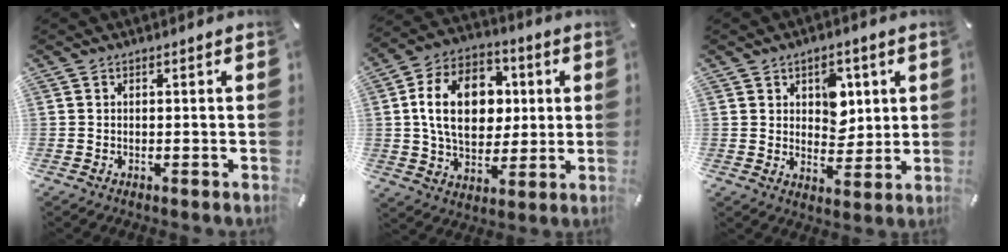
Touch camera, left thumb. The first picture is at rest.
{"total": 17.9, "force": [2.2, 12.8, 12.3], "torque": [-0.223, 0.016, 0.037]}
{"total": 7.4, "force": [2.8, 5.8, 3.8], "torque": [-0.037, -0.006, 0.041]}